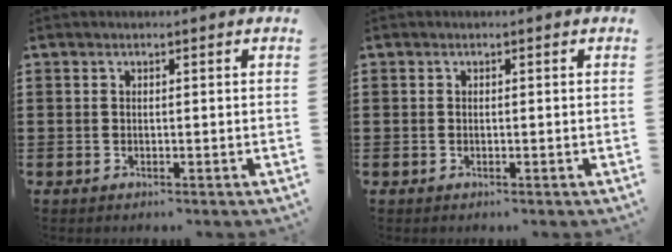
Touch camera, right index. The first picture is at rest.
{"total": 0.0}